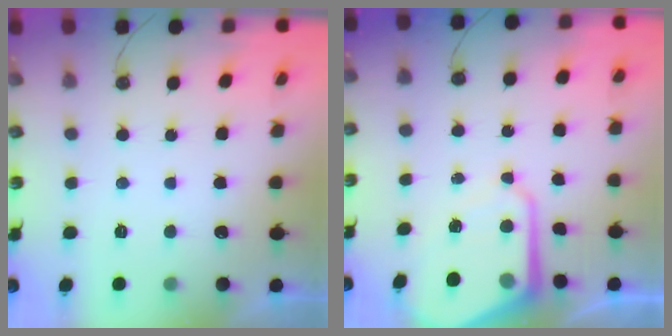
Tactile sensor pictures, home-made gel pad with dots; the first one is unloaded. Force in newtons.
{"total": 8.3, "press": 8.3, "slide": 0.7}